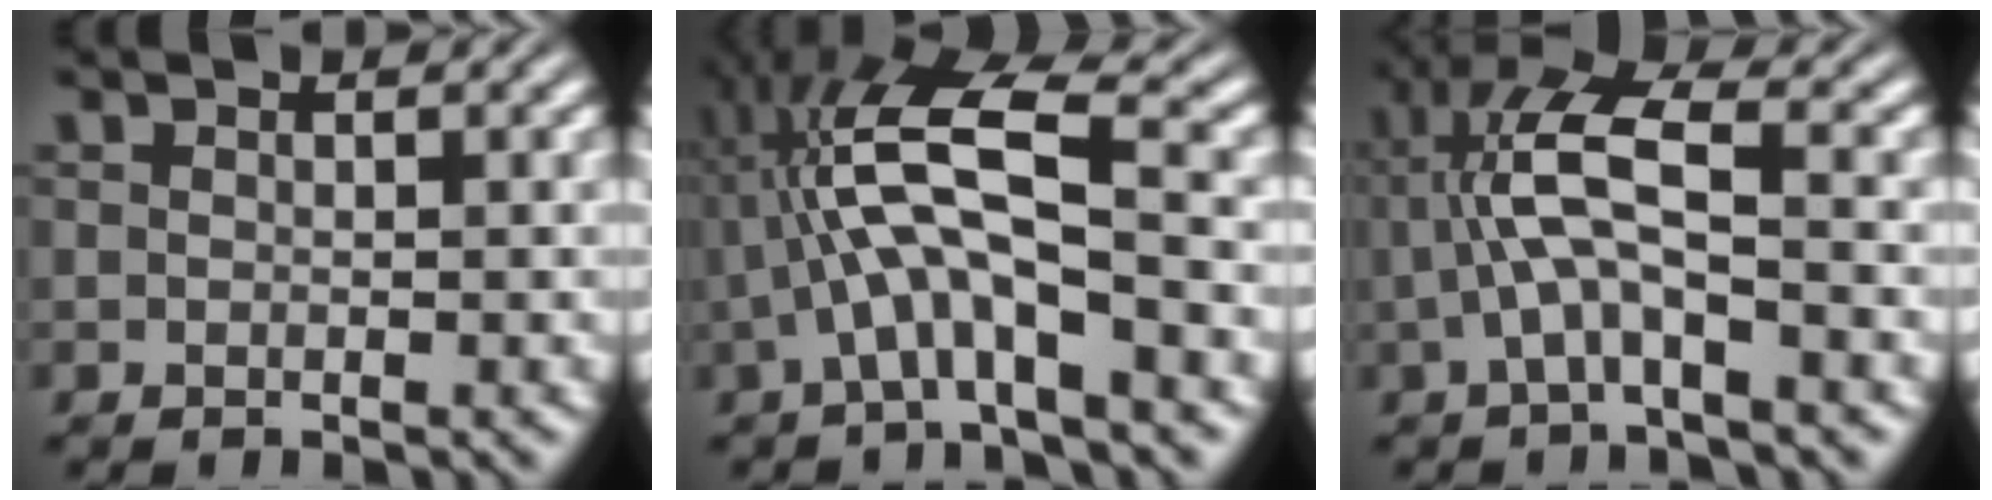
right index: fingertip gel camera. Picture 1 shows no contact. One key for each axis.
{"total": 8.1, "fx": 0.9, "fy": 3.0, "fz": 7.4, "tx": -0.142, "ty": 0.002, "tz": 0.017}
{"total": 5.8, "fx": 0.9, "fy": 1.9, "fz": 5.4, "tx": -0.104, "ty": -0.003, "tz": 0.019}